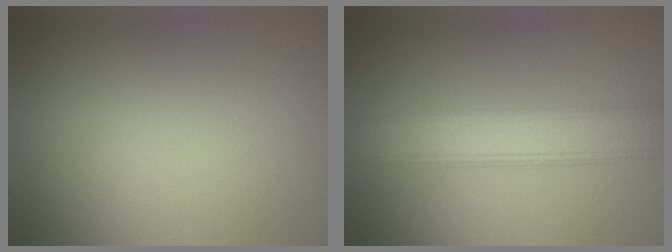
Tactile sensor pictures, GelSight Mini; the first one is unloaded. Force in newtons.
{"total": 5.9, "press": 5.9, "slide": 0.3}